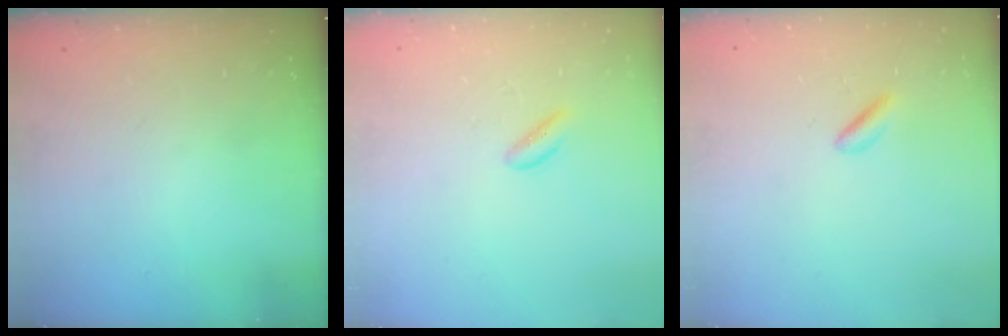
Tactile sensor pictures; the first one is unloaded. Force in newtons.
{"total": 1.4, "press": 1.3, "slide": 0.4}
{"total": 1.9, "press": 1.8, "slide": 0.7}